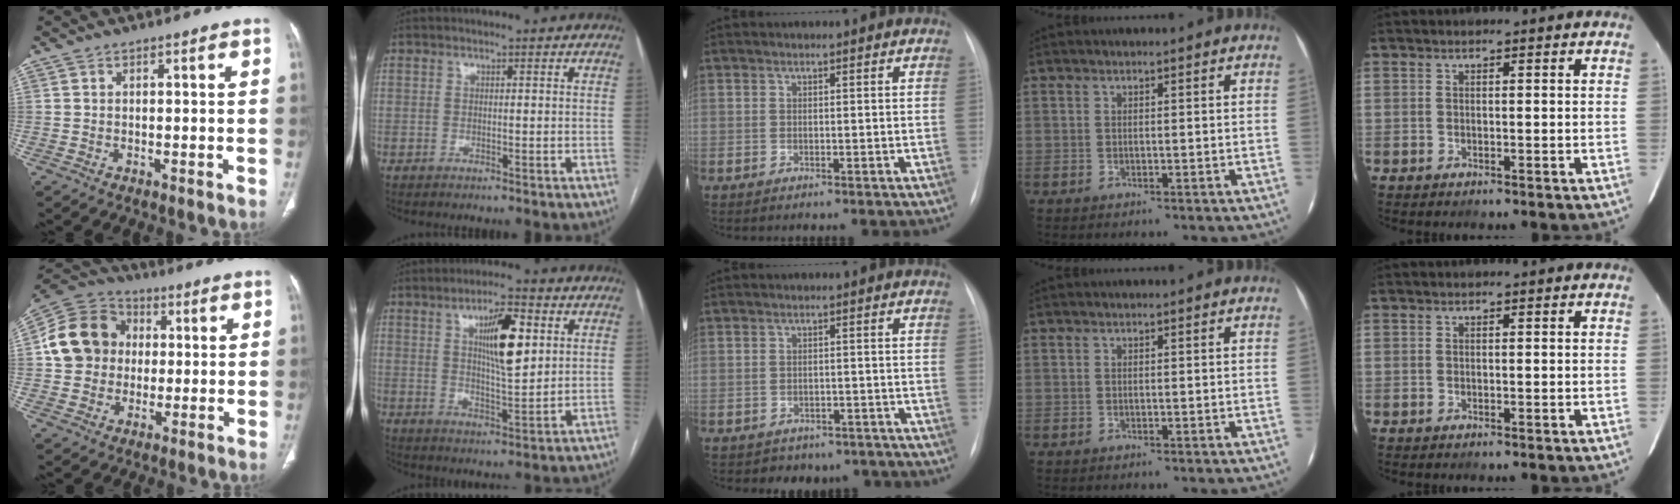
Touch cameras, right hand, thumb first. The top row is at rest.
{"thumb": {"total": 14.3, "force": [1.3, 12.6, 6.7], "torque": [-0.109, 0.022, 0.015]}, "index": {"total": 9.6, "force": [3.0, 2.1, 8.8], "torque": [-0.151, 0.003, 0.055]}, "middle": {"total": 5.8, "force": [-4.6, 3.5, 0.2], "torque": [0.006, 0.019, -0.049]}}